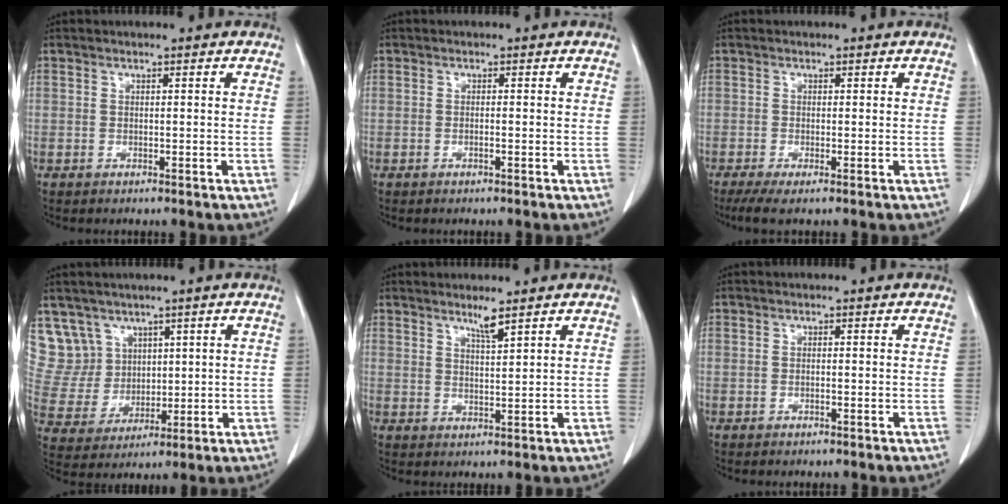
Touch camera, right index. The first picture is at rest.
{"total": 0.0}
{"total": 2.9, "force": [-1.6, 0.5, 2.3], "torque": [-0.046, -0.010, -0.029]}
{"total": 9.3, "force": [5.8, 7.3, 0.3], "torque": [-0.015, 0.033, 0.134]}
{"total": 2.6, "force": [2.0, -0.3, 1.6], "torque": [-0.032, -0.007, 0.039]}
{"total": 0.0}